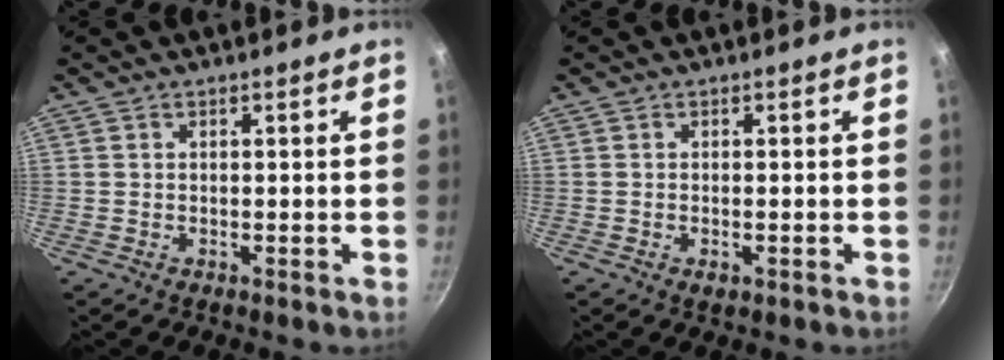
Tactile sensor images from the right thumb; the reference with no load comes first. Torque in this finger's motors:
{"motor_torque": [-0.28, 0.15, -0.67, 0.22, 0.05]}